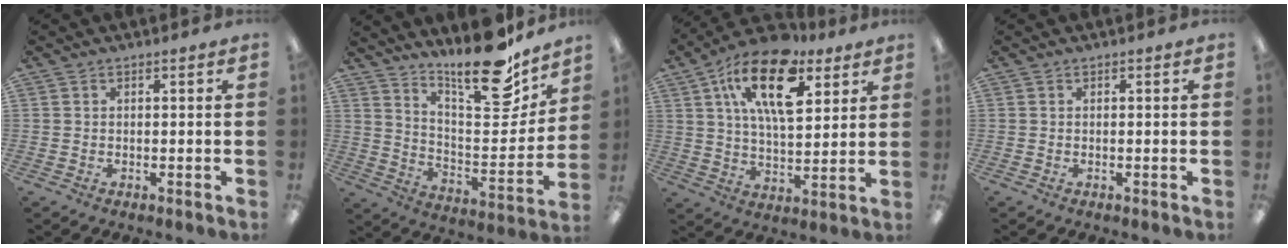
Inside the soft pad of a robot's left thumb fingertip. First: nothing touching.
{"total": 20.7, "force": [16.4, 5.6, 11.3], "torque": [-0.162, -0.123, 0.270]}
{"total": 18.9, "force": [9.9, 9.3, 13.2], "torque": [-0.218, -0.028, 0.170]}
{"total": 0.0}